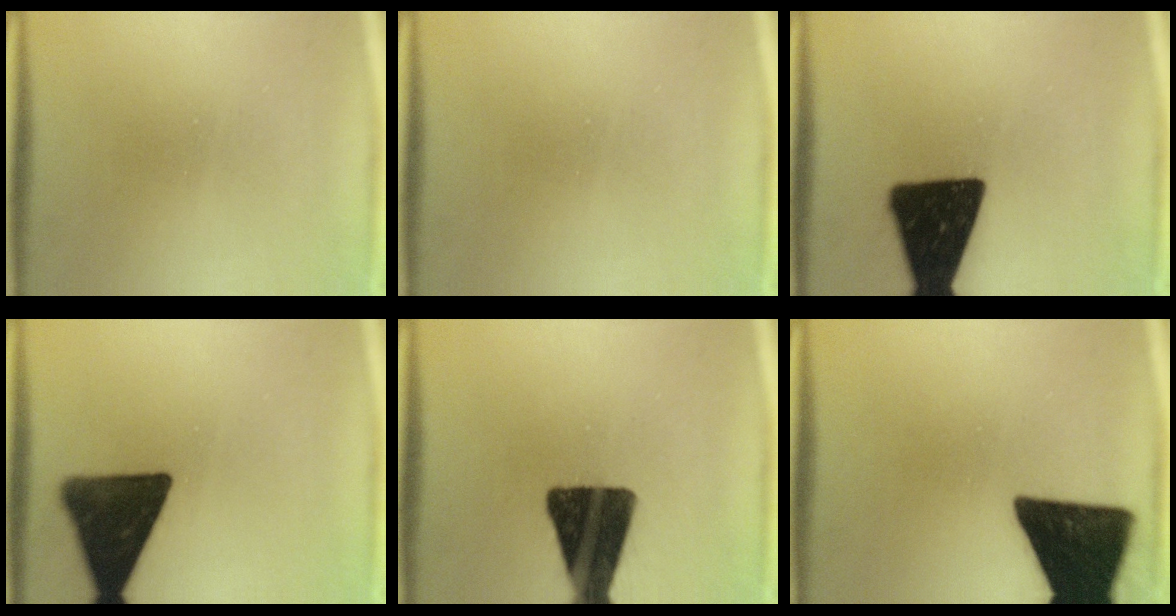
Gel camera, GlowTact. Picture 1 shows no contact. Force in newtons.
{"total": 0.0}
{"total": 19.3}
{"total": 16.7}
{"total": 16.6}
{"total": 18.7}